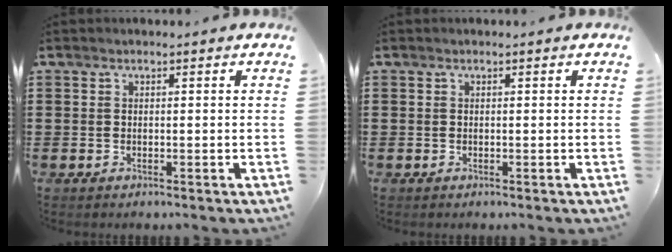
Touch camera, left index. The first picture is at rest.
{"total": 0.0}